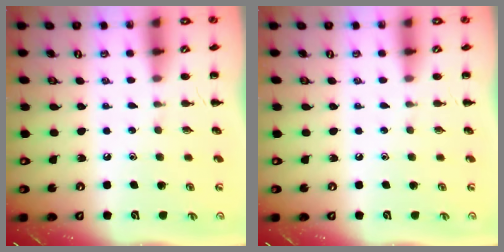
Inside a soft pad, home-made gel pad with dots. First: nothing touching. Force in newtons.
{"total": 0.0}